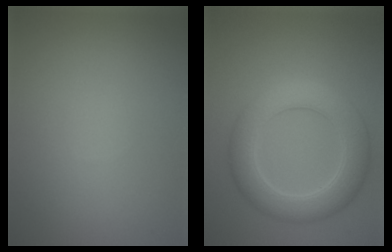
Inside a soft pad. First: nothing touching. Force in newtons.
{"total": 6.0, "press": 6.0, "slide": 0.2}